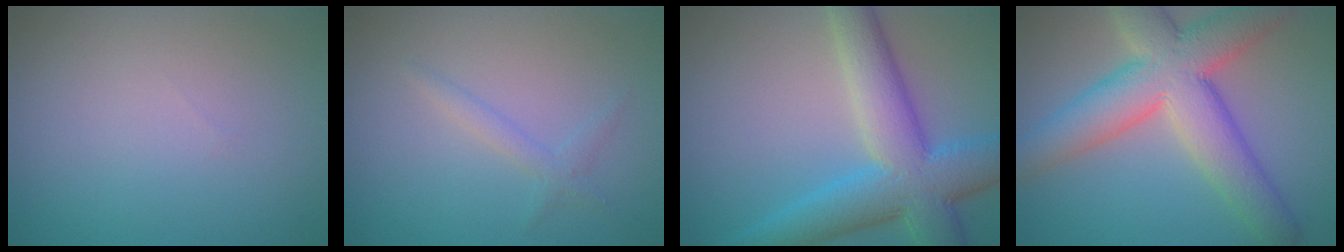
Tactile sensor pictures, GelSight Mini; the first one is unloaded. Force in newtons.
{"total": 1.3, "press": 1.3, "slide": 0.1}
{"total": 9.2, "press": 9.2, "slide": 0.4}
{"total": 9.8, "press": 9.8, "slide": 0.7}